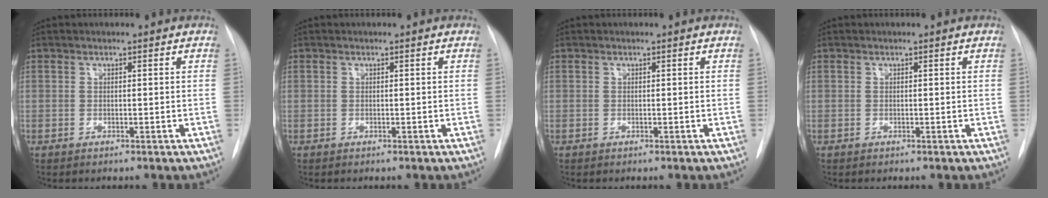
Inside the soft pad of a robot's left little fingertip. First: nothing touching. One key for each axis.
{"total": 0.0}
{"total": 0.0}
{"total": 0.0}